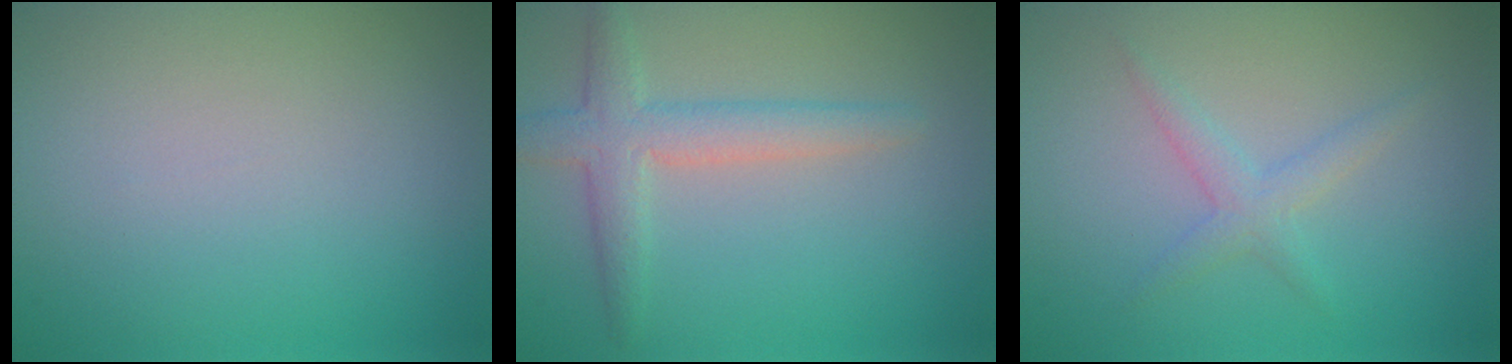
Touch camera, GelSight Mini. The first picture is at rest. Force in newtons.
{"total": 3.4, "press": 3.4, "slide": 0.1}
{"total": 1.8, "press": 1.8, "slide": 0.1}